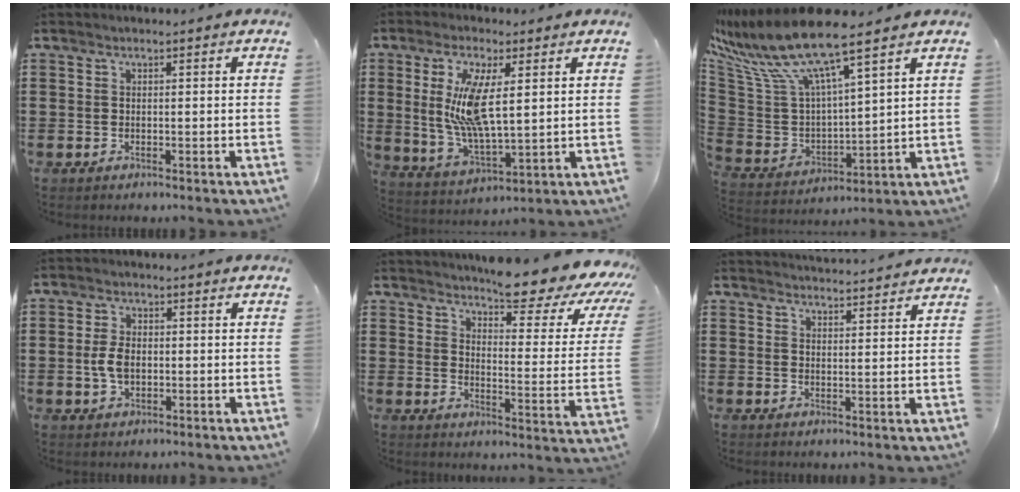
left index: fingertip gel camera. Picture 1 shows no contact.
{"total": 10.5, "force": [3.1, 3.5, 9.4], "torque": [-0.206, -0.002, 0.051]}
{"total": 10.6, "force": [8.0, 0.8, 6.9], "torque": [-0.181, -0.061, 0.130]}
{"total": 4.1, "force": [-0.2, 2.5, 3.2], "torque": [-0.084, 0.000, -0.011]}
{"total": 8.9, "force": [7.9, 0.8, 3.9], "torque": [-0.062, -0.068, 0.126]}
{"total": 3.1, "force": [3.1, -0.2, -0.3], "torque": [0.003, -0.021, 0.055]}